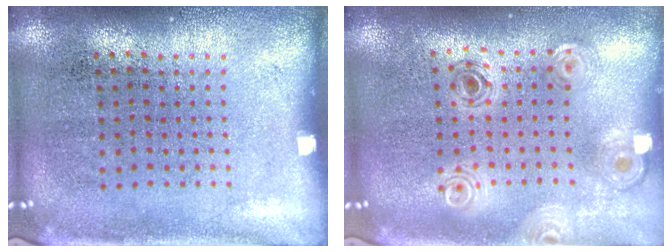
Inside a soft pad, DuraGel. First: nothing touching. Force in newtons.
{"total": 0.9, "press": 0.9, "slide": 0.2}